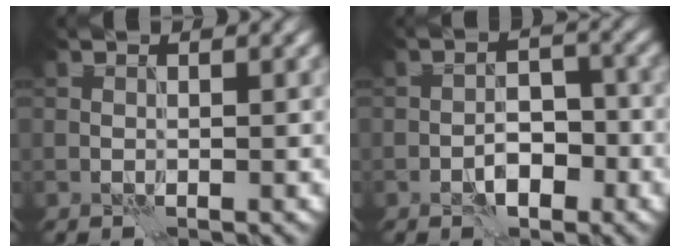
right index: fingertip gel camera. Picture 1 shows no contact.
{"total": 3.4, "force": [-1.9, 1.6, 2.3], "torque": [-0.030, 0.008, -0.033]}